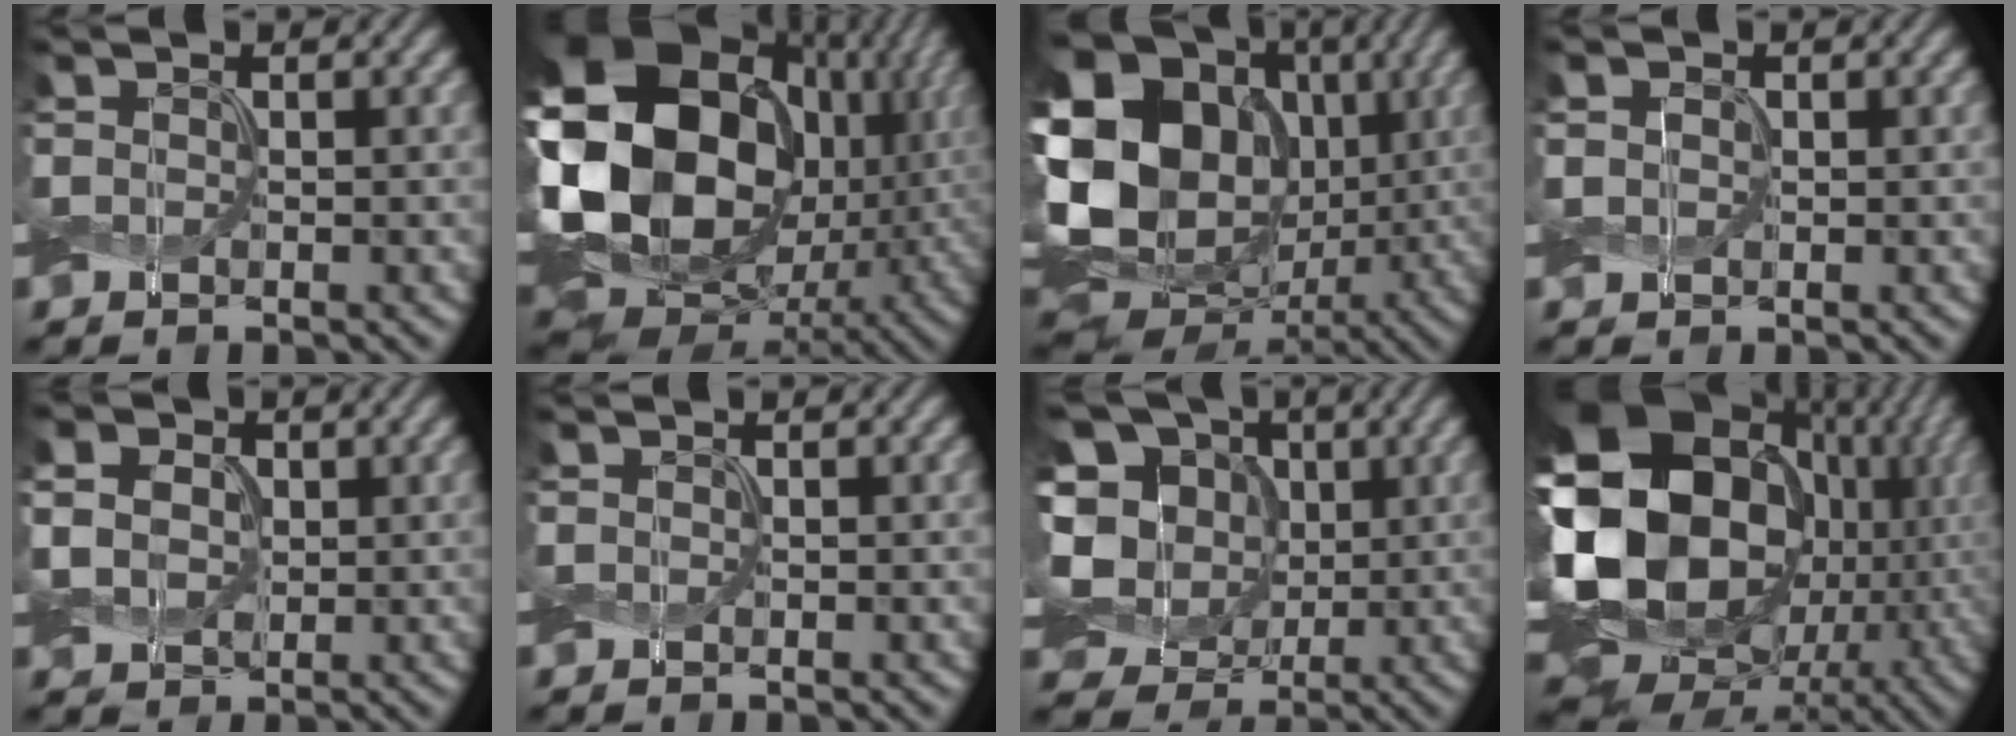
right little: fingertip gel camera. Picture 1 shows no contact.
{"total": 22.8, "force": [2.8, 18.2, 13.5], "torque": [-0.289, -0.020, 0.055]}
{"total": 21.8, "force": [2.5, 17.9, 12.1], "torque": [-0.265, 0.012, 0.028]}
{"total": 1.0, "force": [0.2, 0.9, 0.5], "torque": [-0.008, 0.001, 0.003]}
{"total": 6.2, "force": [1.7, 4.9, 3.4], "torque": [-0.081, 0.025, 0.006]}
{"total": 0.0}
{"total": 13.0, "force": [1.6, 11.2, 6.4], "torque": [-0.171, 0.017, 0.018]}
{"total": 22.7, "force": [0.3, 19.2, 12.1], "torque": [-0.250, -0.013, -0.026]}